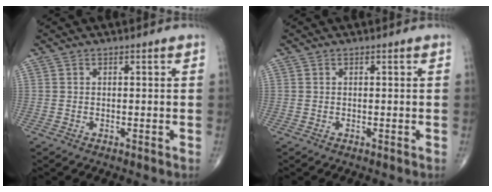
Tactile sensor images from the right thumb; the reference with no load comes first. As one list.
[{"total": 0.0}]